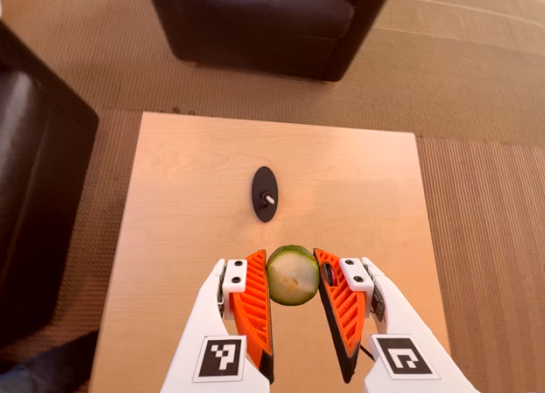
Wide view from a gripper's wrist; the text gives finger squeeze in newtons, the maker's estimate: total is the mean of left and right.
{"total": 9.2, "left": 9.1, "right": 9.3}